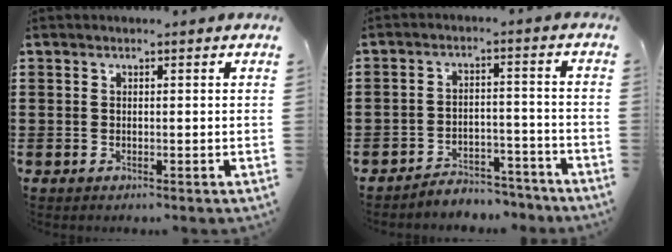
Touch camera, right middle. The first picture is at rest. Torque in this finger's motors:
{"motor_torque": [2.14, 0.00, 0.01, 0.05]}